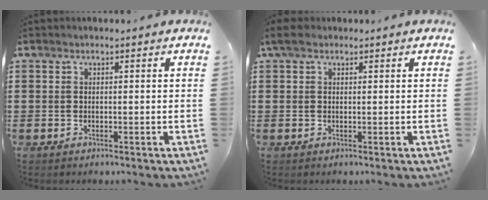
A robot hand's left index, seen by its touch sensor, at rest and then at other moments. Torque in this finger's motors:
{"motor_torque": [1.13, -1.01, 0.82, 0.21]}